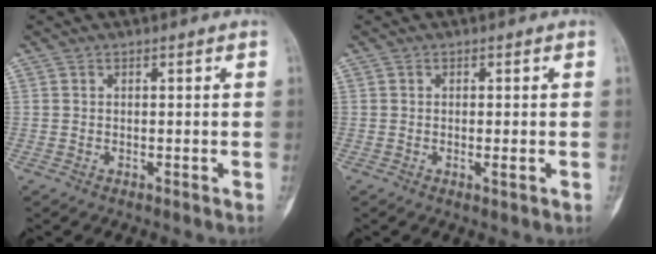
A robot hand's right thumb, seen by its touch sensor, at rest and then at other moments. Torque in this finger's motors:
{"motor_torque": [-0.40, 0.01, -0.14, -0.01, -0.10]}